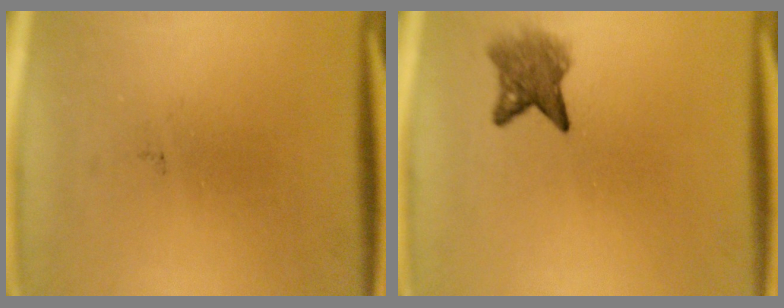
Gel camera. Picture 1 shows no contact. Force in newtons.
{"total": 3.9}